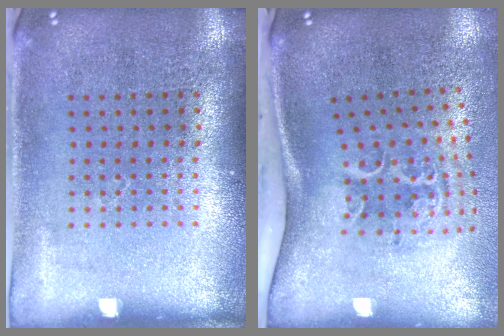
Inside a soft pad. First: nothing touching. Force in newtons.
{"total": 2.3, "press": 1.4, "slide": 1.8}